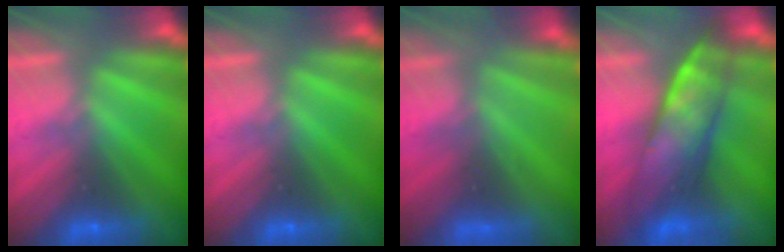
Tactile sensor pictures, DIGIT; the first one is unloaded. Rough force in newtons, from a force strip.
{"total": 0.0}
{"total": 6.1}
{"total": 8.0}